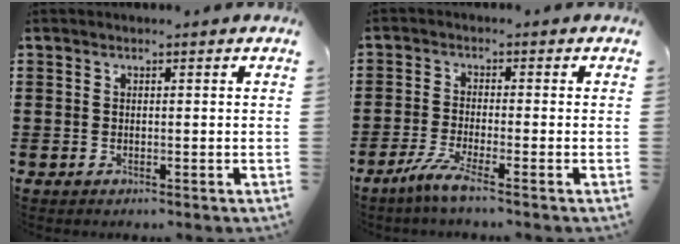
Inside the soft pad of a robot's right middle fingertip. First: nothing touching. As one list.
[{"total": 4.3, "force": [-3.0, 0.0, 3.1], "torque": [-0.071, -0.013, -0.059]}]